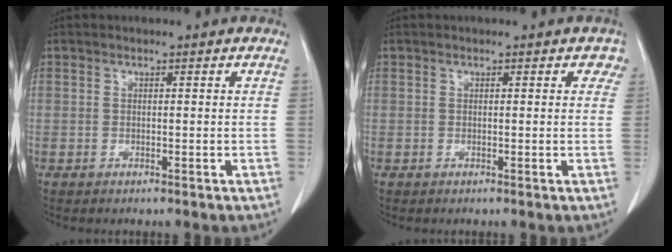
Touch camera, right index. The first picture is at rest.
{"total": 1.5, "force": [0.7, 0.9, 1.1], "torque": [-0.002, 0.005, 0.001]}